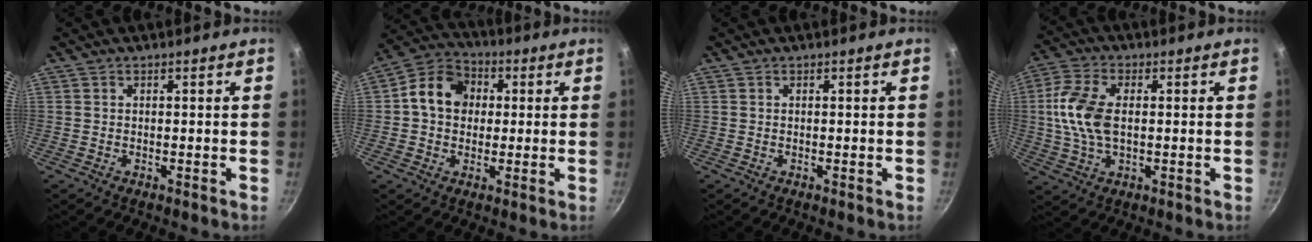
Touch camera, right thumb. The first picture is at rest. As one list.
[{"total": 10.4, "force": [1.3, 8.6, 5.7], "torque": [-0.068, 0.018, 0.000]}, {"total": 0.0}, {"total": 10.8, "force": [0.6, 6.1, 8.9], "torque": [-0.180, 0.012, 0.006]}]